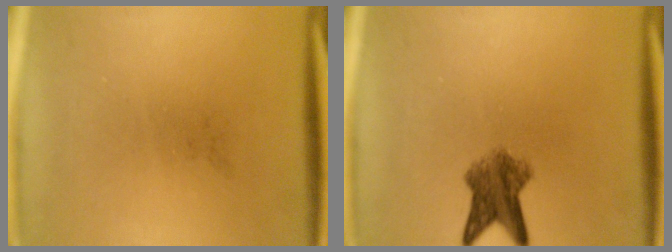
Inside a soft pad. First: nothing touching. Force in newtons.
{"total": 5.4}